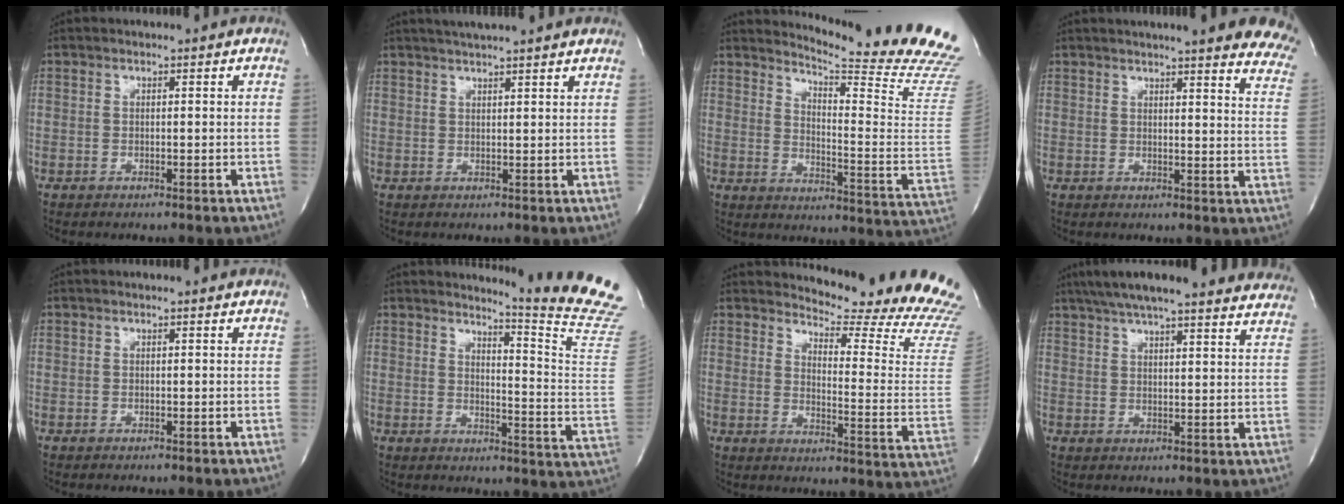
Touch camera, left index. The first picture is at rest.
{"total": 8.4, "force": [7.4, 0.0, 4.0], "torque": [-0.067, 0.030, 0.094]}
{"total": 23.0, "force": [21.3, -1.2, 8.4], "torque": [-0.128, -0.168, 0.252]}
{"total": 21.4, "force": [18.7, 2.5, 10.1], "torque": [-0.125, -0.055, 0.198]}
{"total": 1.0, "force": [1.0, 0.2, 0.3], "torque": [-0.010, 0.014, 0.009]}
{"total": 15.5, "force": [14.8, -3.5, 3.3], "torque": [-0.058, -0.165, 0.161]}
{"total": 20.4, "force": [19.8, 0.1, 5.0], "torque": [-0.080, -0.162, 0.224]}
{"total": 29.3, "force": [26.0, 3.9, 13.0], "torque": [-0.213, -0.027, 0.316]}